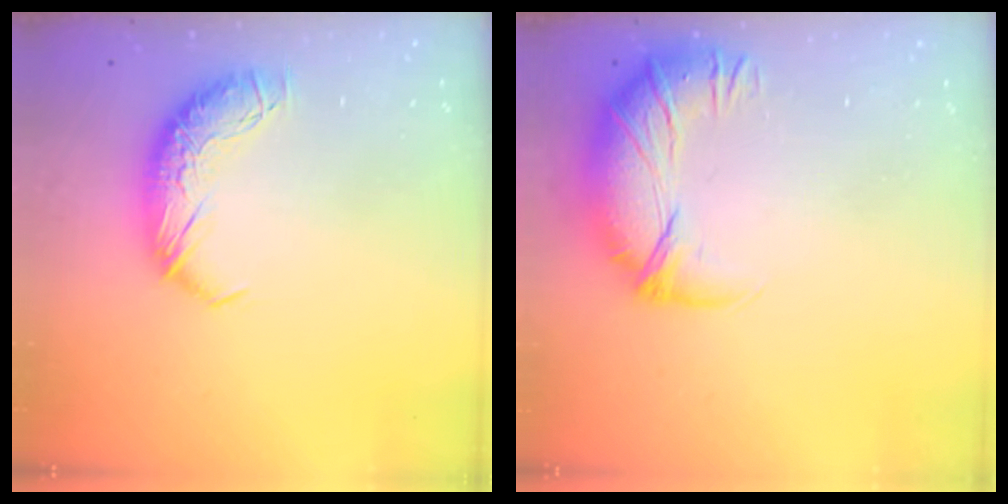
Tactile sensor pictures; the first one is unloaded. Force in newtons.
{"total": 2.8, "press": 1.2, "slide": 2.6}